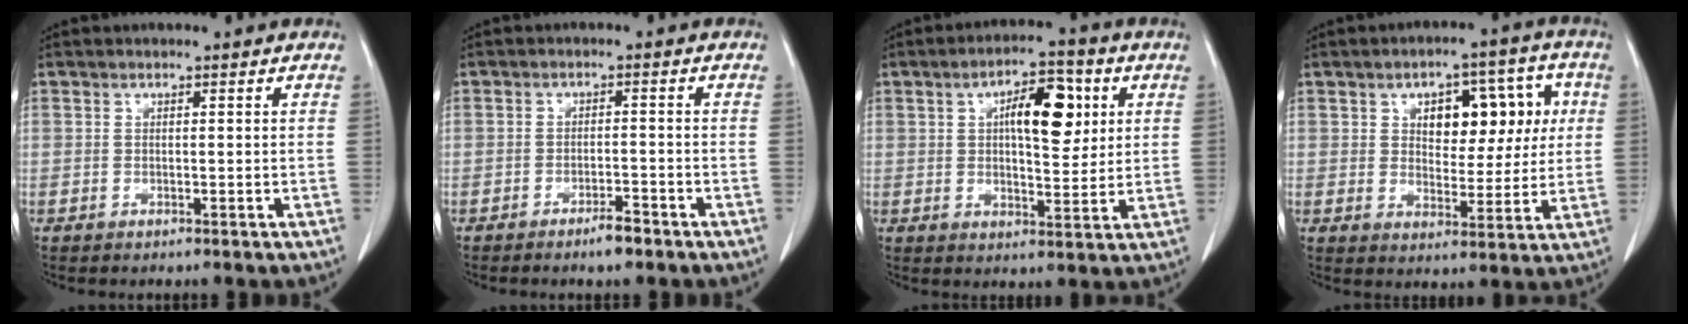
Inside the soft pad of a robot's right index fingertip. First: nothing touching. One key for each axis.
{"total": 2.9, "fx": -2.2, "fy": 0.5, "fz": 1.8, "tx": -0.031, "ty": 0.000, "tz": -0.035}
{"total": 9.6, "fx": 2.8, "fy": 3.5, "fz": 8.4, "tx": -0.131, "ty": 0.014, "tz": 0.045}
{"total": 10.8, "fx": 2.9, "fy": 5.9, "fz": 8.6, "tx": -0.107, "ty": 0.033, "tz": 0.047}